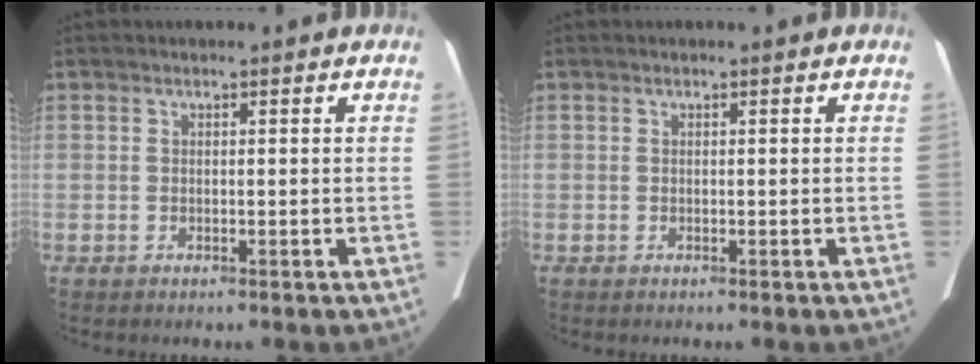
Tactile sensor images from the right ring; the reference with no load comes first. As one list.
[{"total": 0.0}]